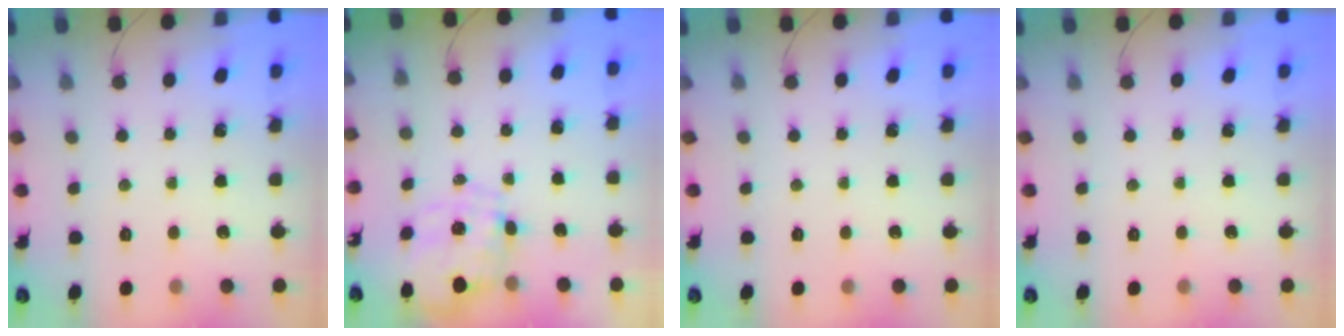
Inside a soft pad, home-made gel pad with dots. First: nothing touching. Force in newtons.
{"total": 2.8, "press": 2.6, "slide": 1.0}
{"total": 0.0}
{"total": 0.0}